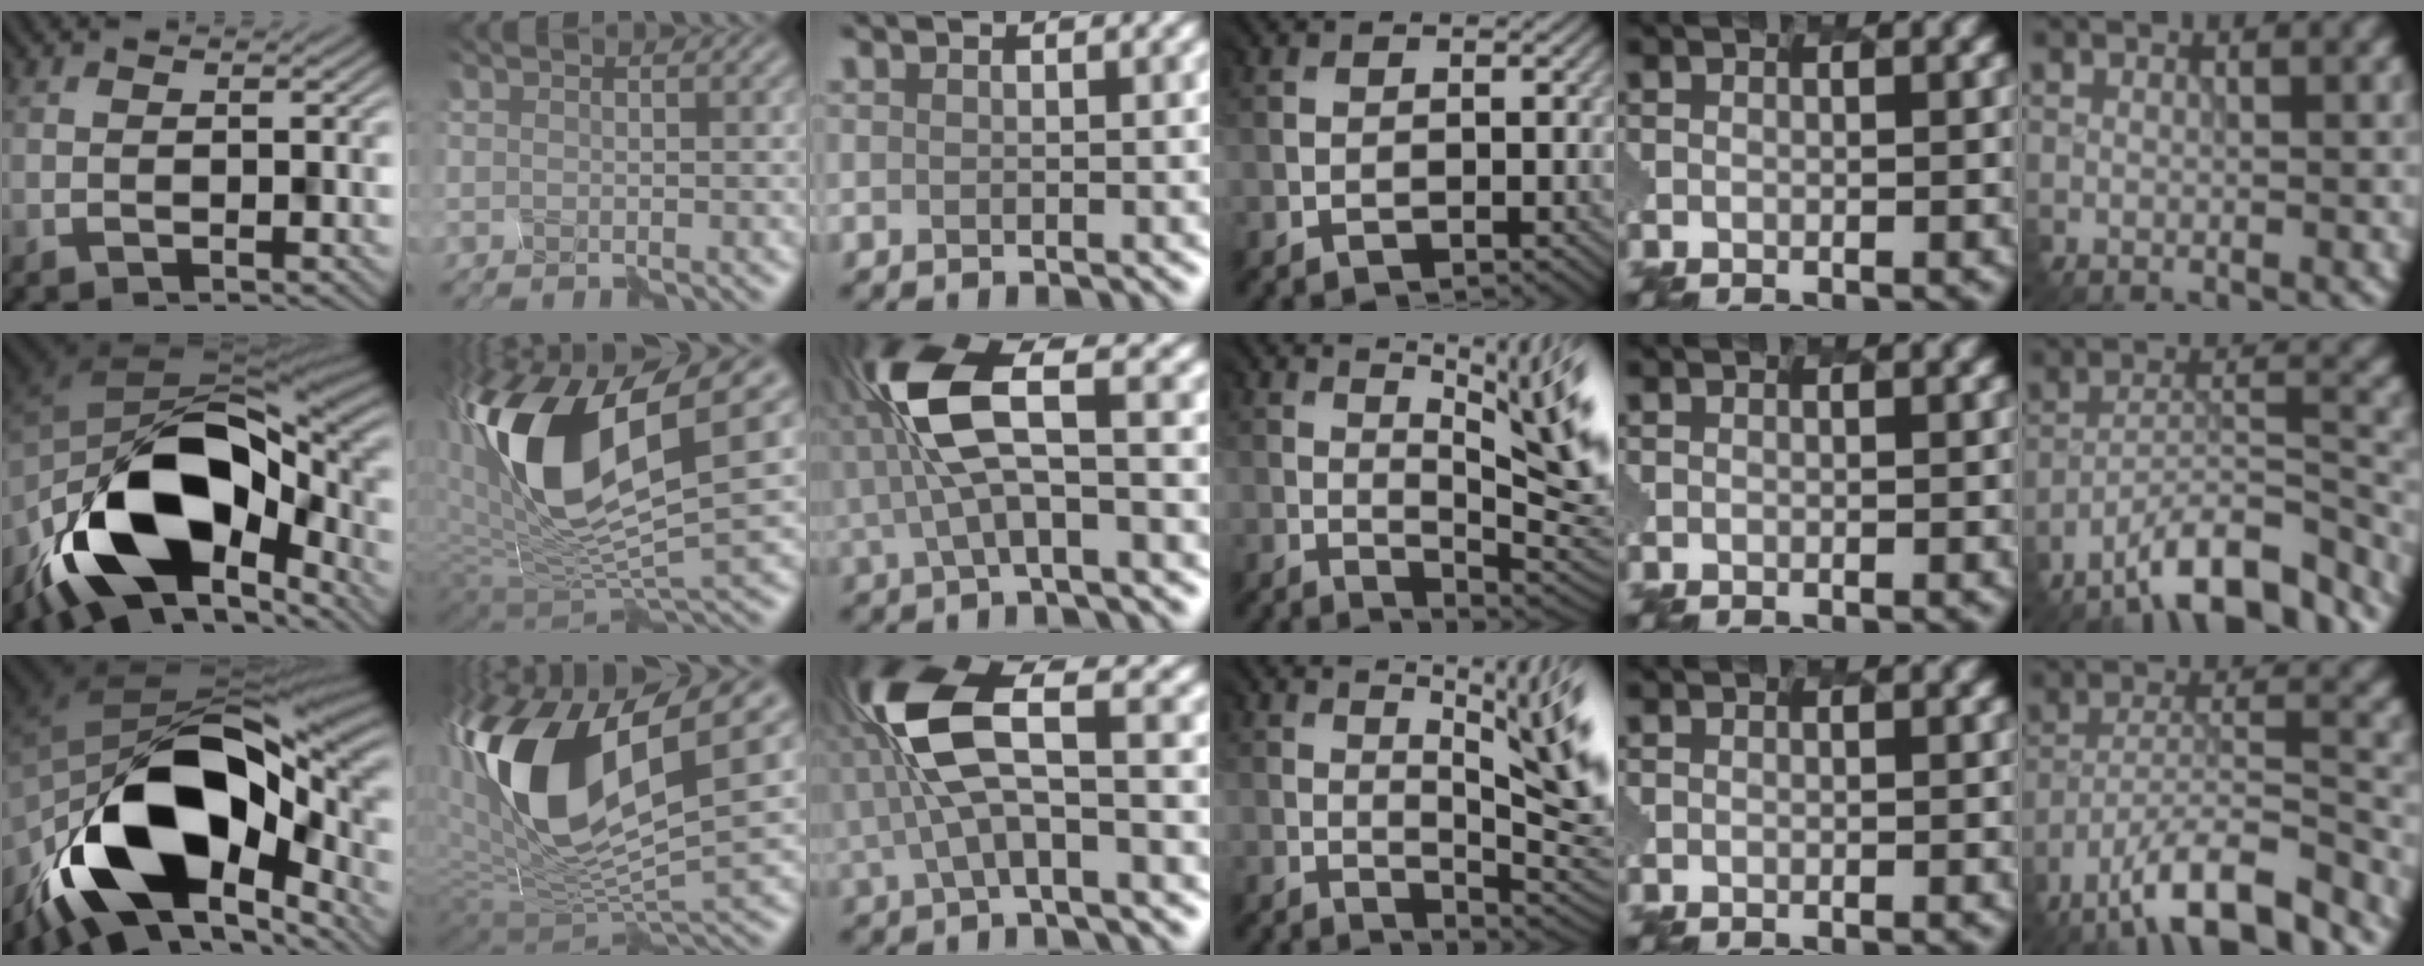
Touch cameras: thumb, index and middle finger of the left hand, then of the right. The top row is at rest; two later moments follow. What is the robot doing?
{"motion": "disassemble", "object": "spray bottle"}